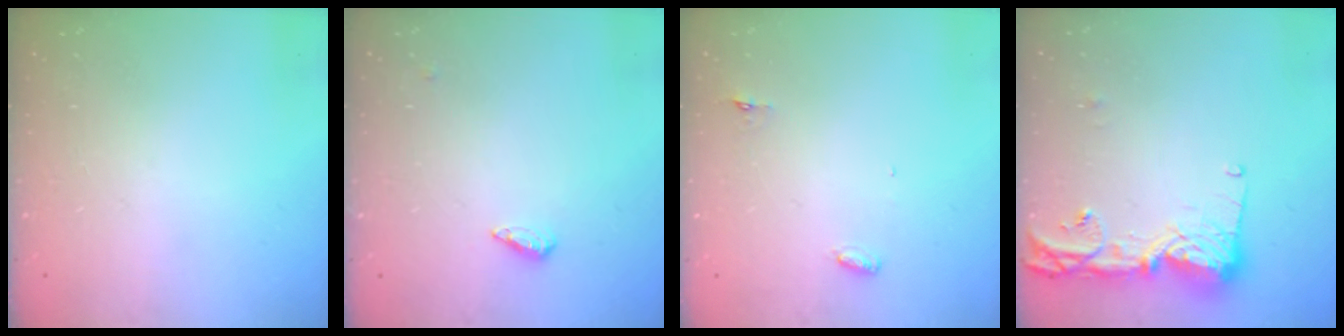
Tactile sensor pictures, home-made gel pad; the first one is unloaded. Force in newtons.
{"total": 3.2, "press": 3.1, "slide": 0.3}
{"total": 3.0, "press": 2.8, "slide": 0.9}
{"total": 14.0, "press": 13.9, "slide": 1.3}